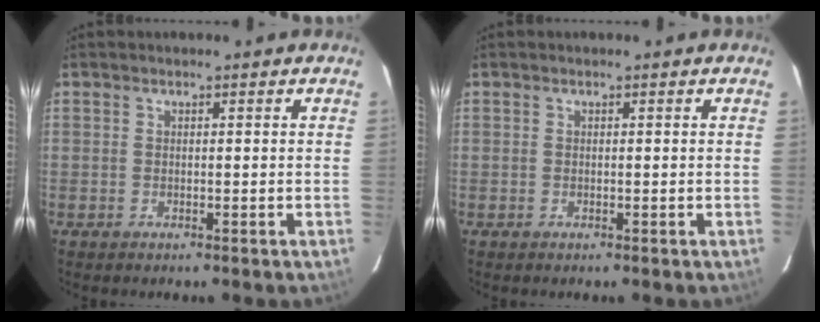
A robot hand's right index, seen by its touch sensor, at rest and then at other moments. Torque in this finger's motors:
{"motor_torque": [-0.01, 0.00, 0.03, 0.01]}